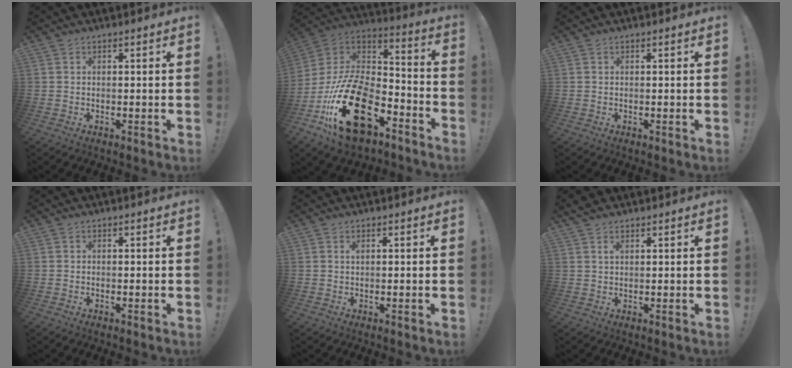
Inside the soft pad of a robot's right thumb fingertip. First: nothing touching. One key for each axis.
{"total": 27.6, "fx": -12.2, "fy": 15.2, "fz": 19.6, "tx": -0.377, "ty": 0.060, "tz": -0.196}
{"total": 0.0}
{"total": 0.0}
{"total": 0.6, "fx": 0.2, "fy": 0.0, "fz": 0.5, "tx": -0.006, "ty": -0.001, "tz": 0.002}
{"total": 2.1, "fx": 1.6, "fy": 0.9, "fz": 1.1, "tx": -0.019, "ty": -0.004, "tz": 0.028}